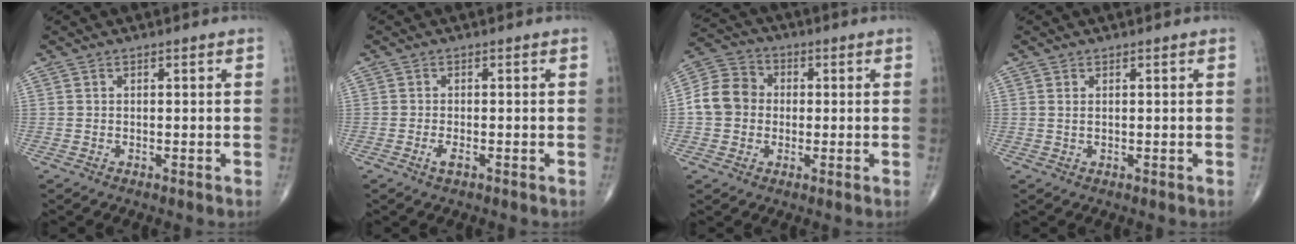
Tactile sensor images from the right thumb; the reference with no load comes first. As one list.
[{"total": 1.6, "force": [-0.7, 0.6, 1.3], "torque": [-0.026, -0.001, -0.014]}, {"total": 9.1, "force": [-0.2, 7.9, 4.4], "torque": [-0.069, 0.027, -0.017]}, {"total": 0.7, "force": [0.3, 0.2, 0.5], "torque": [-0.013, 0.001, 0.008]}]